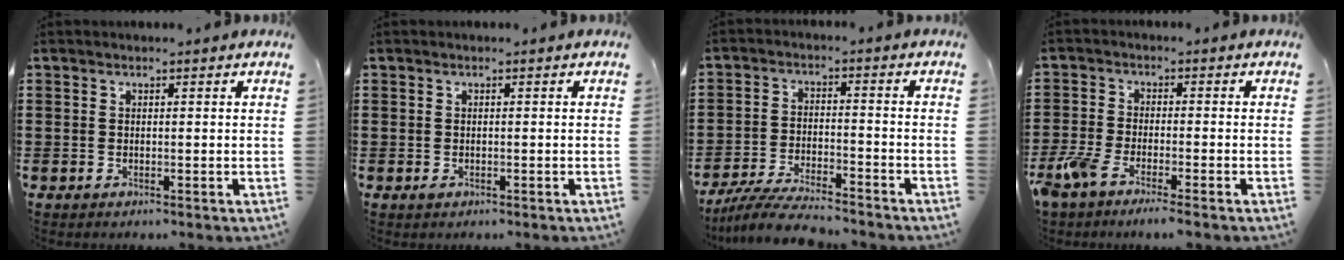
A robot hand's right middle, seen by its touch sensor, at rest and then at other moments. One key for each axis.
{"total": 0.6, "fx": -0.4, "fy": 0.3, "fz": 0.3, "tx": -0.007, "ty": -0.002, "tz": -0.007}
{"total": 6.4, "fx": -6.1, "fy": 0.5, "fz": 2.1, "tx": -0.044, "ty": -0.002, "tz": -0.118}
{"total": 4.3, "fx": -3.6, "fy": 0.6, "fz": 2.3, "tx": -0.073, "ty": -0.014, "tz": -0.078}